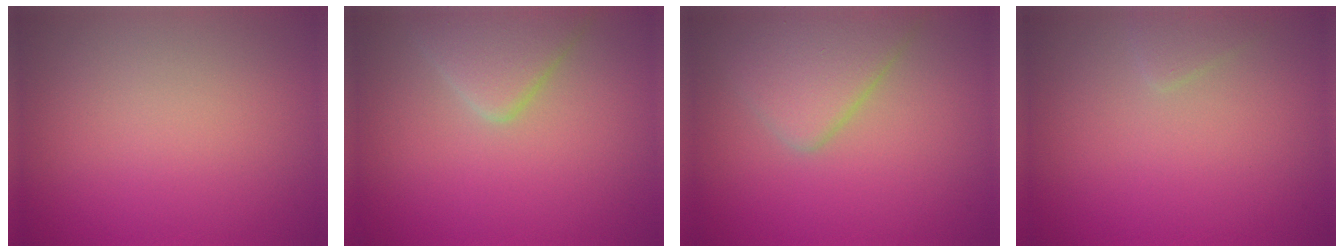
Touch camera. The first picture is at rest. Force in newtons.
{"total": 4.2, "press": 4.2, "slide": 0.3}
{"total": 4.9, "press": 4.9, "slide": 0.2}
{"total": 1.0, "press": 1.0, "slide": 0.1}